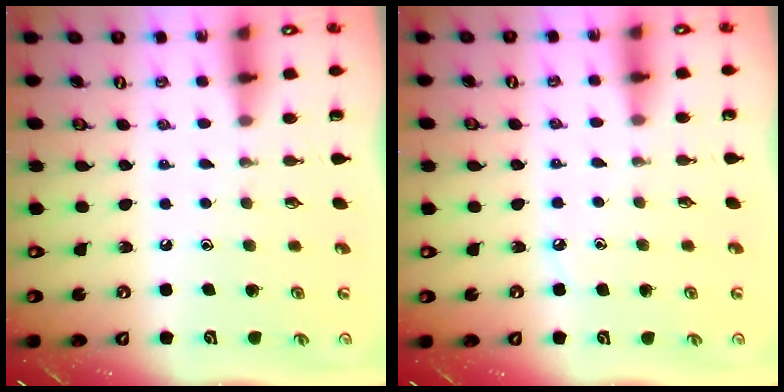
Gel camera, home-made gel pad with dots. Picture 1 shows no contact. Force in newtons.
{"total": 2.7, "press": 2.7, "slide": 0.4}